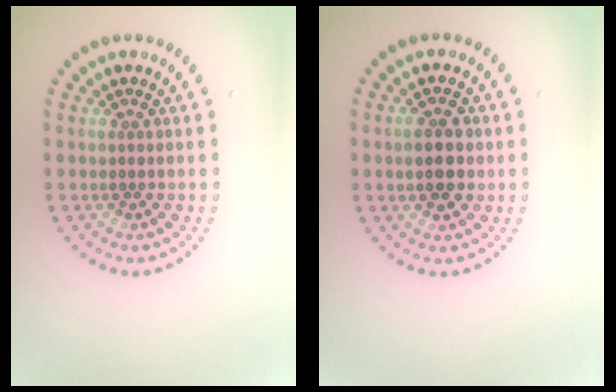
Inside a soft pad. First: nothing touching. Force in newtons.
{"total": 3.3, "press": 3.3, "slide": 0.1}